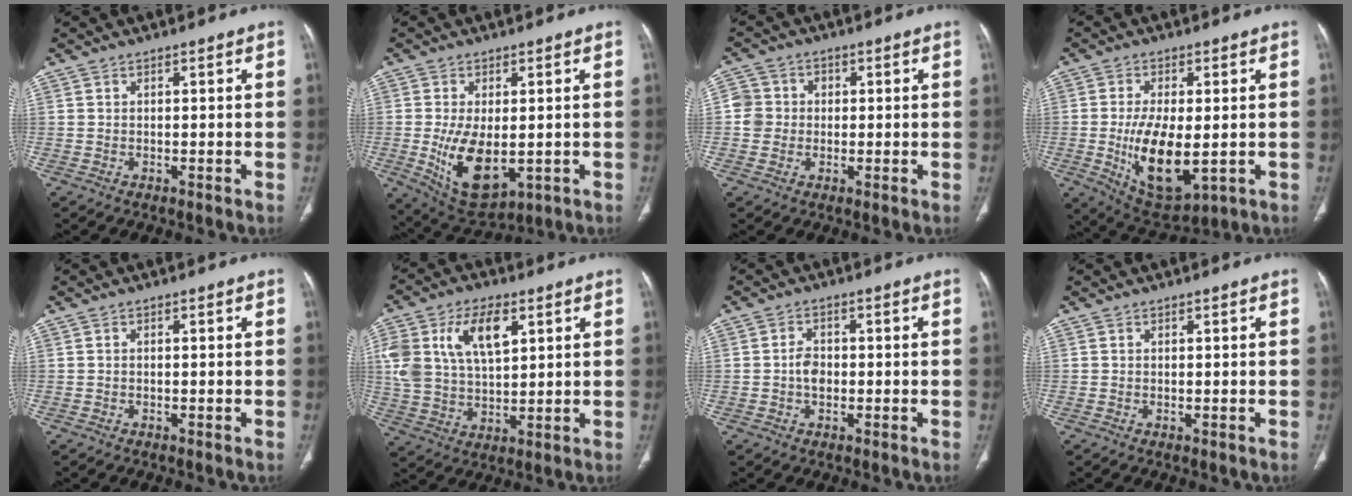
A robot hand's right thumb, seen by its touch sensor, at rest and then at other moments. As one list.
[{"total": 11.5, "force": [-1.7, 6.0, 9.7], "torque": [-0.164, -0.019, -0.008]}, {"total": 4.8, "force": [0.0, 4.7, 1.0], "torque": [0.004, 0.011, -0.006]}, {"total": 13.2, "force": [-2.0, 6.0, 11.6], "torque": [-0.200, -0.023, -0.016]}, {"total": 0.0}, {"total": 15.1, "force": [5.5, 8.4, 11.3], "torque": [-0.208, -0.004, 0.110]}, {"total": 3.3, "force": [-0.4, 2.3, 2.3], "torque": [-0.035, 0.008, -0.011]}, {"total": 0.0}]